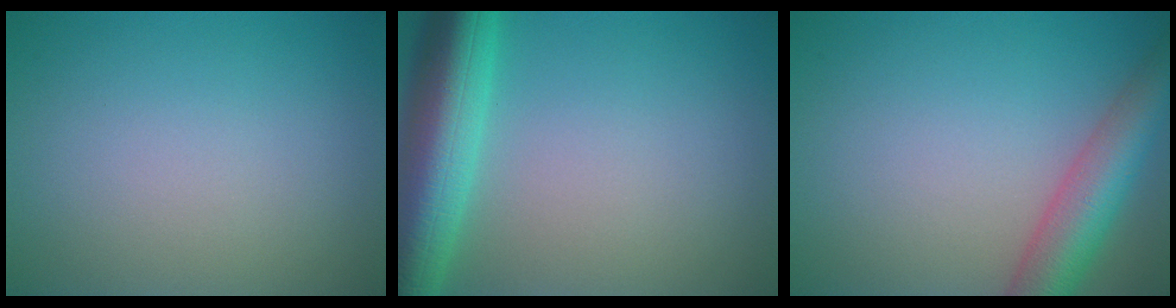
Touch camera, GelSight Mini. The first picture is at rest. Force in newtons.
{"total": 8.6, "press": 8.6, "slide": 0.2}
{"total": 6.1, "press": 6.1, "slide": 0.5}